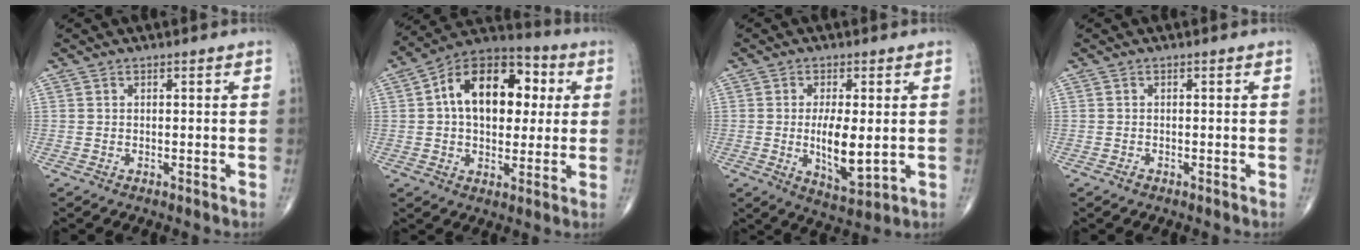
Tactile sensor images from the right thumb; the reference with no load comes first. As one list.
[{"total": 18.3, "force": [3.4, 11.4, 13.9], "torque": [-0.178, 0.021, 0.046]}, {"total": 8.9, "force": [-0.4, 3.4, 8.2], "torque": [-0.136, -0.020, 0.001]}, {"total": 0.7, "force": [-0.5, 0.4, 0.3], "torque": [-0.004, 0.001, -0.011]}]